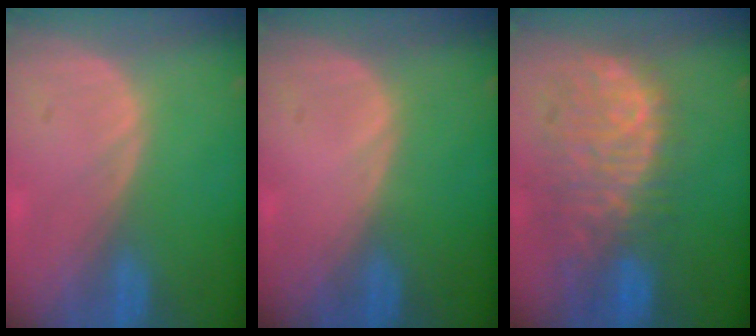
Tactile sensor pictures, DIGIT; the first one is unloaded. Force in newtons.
{"total": 0.0}
{"total": 11.3, "press": 9.6, "slide": 5.8}